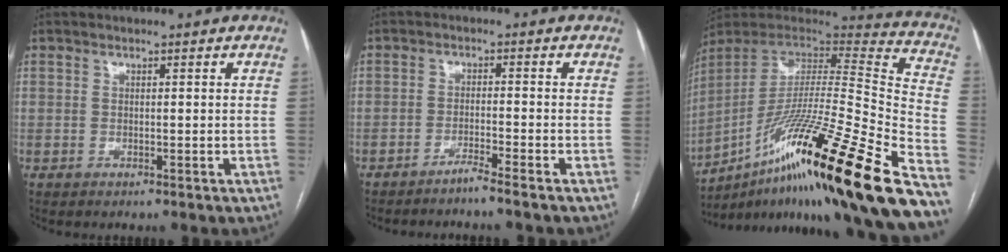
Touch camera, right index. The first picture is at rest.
{"total": 2.9, "force": [-2.4, -0.9, 1.2], "torque": [-0.033, -0.003, -0.046]}
{"total": 39.7, "force": [-24.2, 2.4, 31.4], "torque": [-0.433, -0.048, -0.390]}